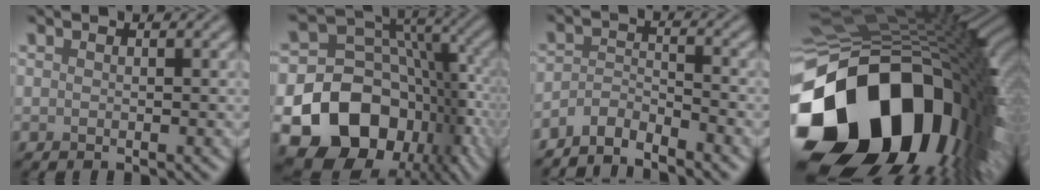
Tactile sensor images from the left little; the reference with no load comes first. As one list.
[{"total": 18.1, "force": [-6.9, 14.0, 9.2], "torque": [-0.160, -0.014, -0.115]}, {"total": 2.9, "force": [-2.7, 0.4, 0.8], "torque": [-0.016, 0.004, -0.062]}, {"total": 19.6, "force": [-7.2, 12.9, 12.8], "torque": [-0.266, -0.042, -0.115]}]